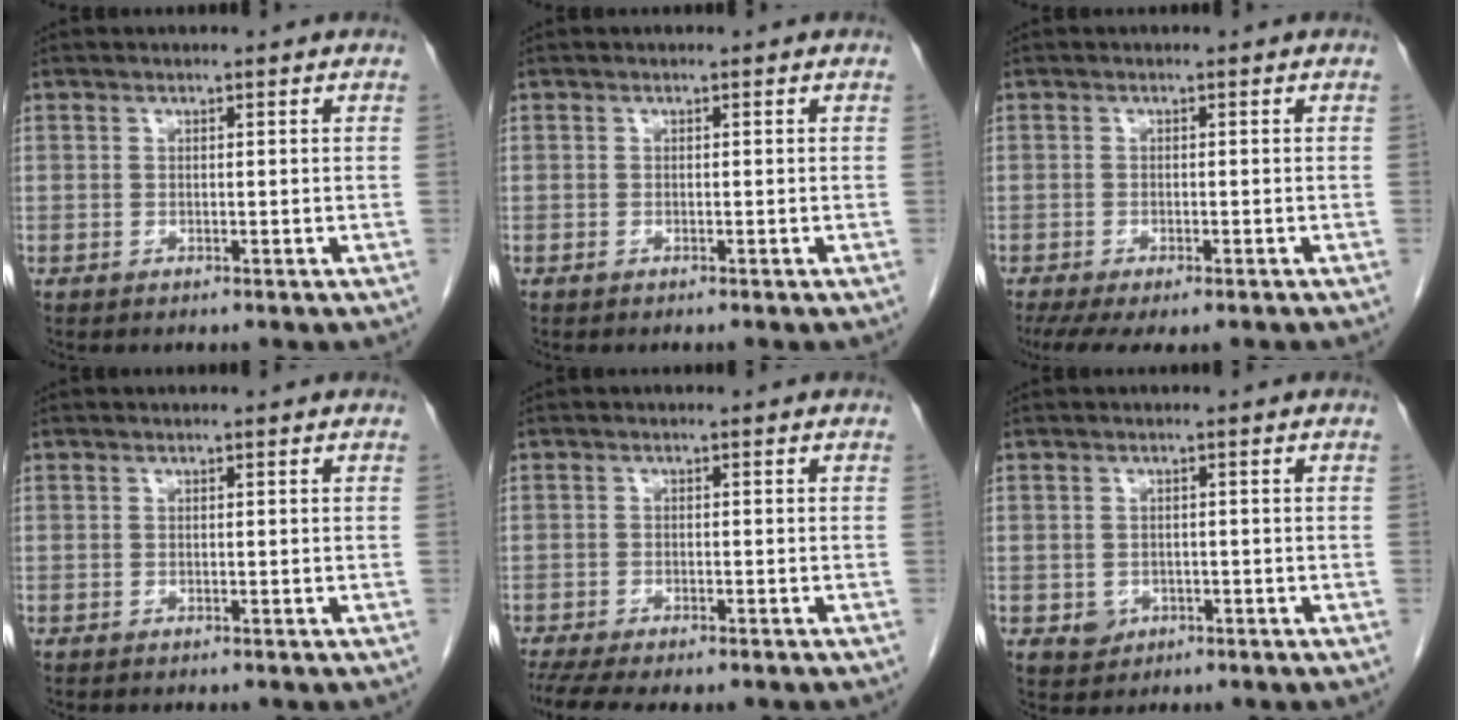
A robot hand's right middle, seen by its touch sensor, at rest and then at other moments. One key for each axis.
{"total": 0.0}
{"total": 9.0, "fx": -6.8, "fy": 2.6, "fz": 5.2, "tx": -0.088, "ty": -0.011, "tz": -0.101}
{"total": 0.0}
{"total": 9.3, "fx": -7.4, "fy": 2.6, "fz": 5.0, "tx": -0.083, "ty": -0.004, "tz": -0.109}
{"total": 2.4, "fx": -0.8, "fy": 2.2, "fz": 0.7, "tx": -0.010, "ty": 0.004, "tz": -0.004}